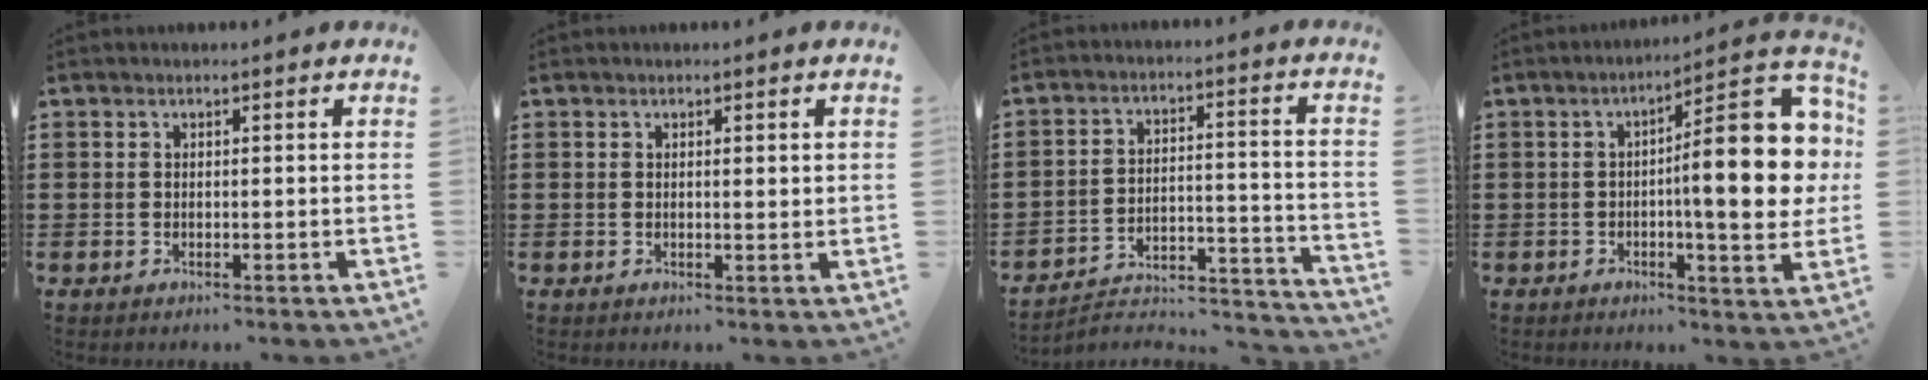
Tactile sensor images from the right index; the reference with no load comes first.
{"total": 0.7, "force": [0.3, 0.1, 0.6], "torque": [-0.013, 0.001, 0.005]}
{"total": 3.5, "force": [-3.2, 1.2, 1.0], "torque": [-0.026, -0.004, -0.071]}
{"total": 16.1, "force": [1.1, 4.0, 15.6], "torque": [-0.222, -0.014, 0.014]}